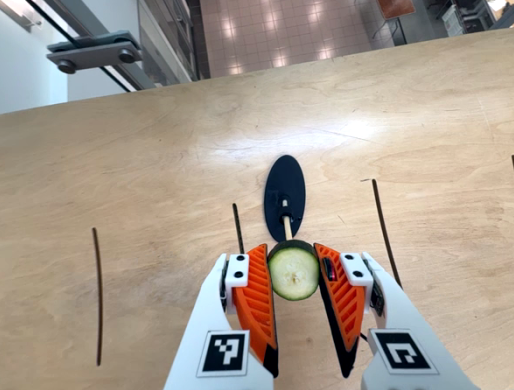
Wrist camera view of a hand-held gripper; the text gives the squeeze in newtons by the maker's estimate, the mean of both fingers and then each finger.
{"total": 11.2, "left": 11.0, "right": 11.4}